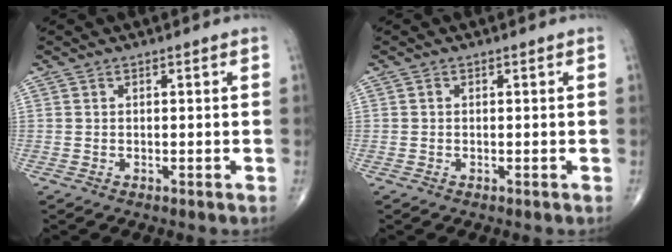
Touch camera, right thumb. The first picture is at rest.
{"total": 0.0}